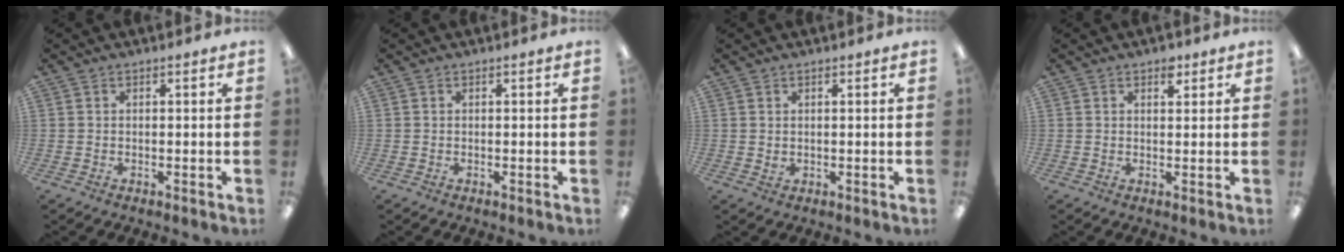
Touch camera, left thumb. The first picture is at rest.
{"total": 0.0}
{"total": 1.0, "force": [0.6, 0.6, 0.6], "torque": [-0.004, -0.001, 0.008]}
{"total": 2.9, "force": [1.8, 1.5, 1.7], "torque": [-0.012, -0.007, 0.026]}